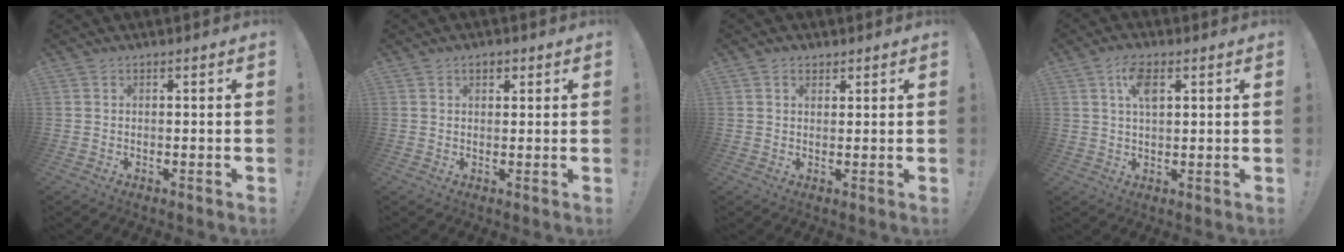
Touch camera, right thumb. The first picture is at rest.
{"total": 2.2, "force": [1.0, 1.4, 1.4], "torque": [-0.018, -0.001, 0.015]}
{"total": 2.2, "force": [1.3, 1.5, 0.8], "torque": [-0.001, -0.007, 0.022]}
{"total": 6.6, "force": [2.4, 3.2, 5.3], "torque": [-0.097, 0.004, 0.042]}